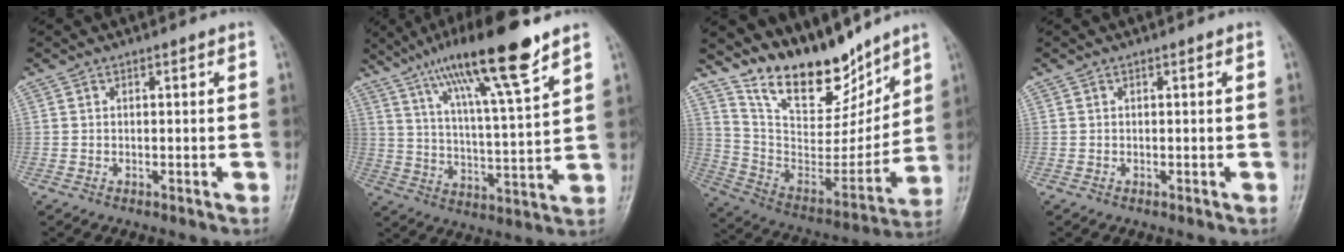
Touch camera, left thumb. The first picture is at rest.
{"total": 17.0, "force": [11.2, 1.7, 12.6], "torque": [-0.211, -0.044, 0.194]}
{"total": 19.1, "force": [15.5, 7.4, 8.3], "torque": [-0.090, -0.092, 0.280]}
{"total": 0.0}